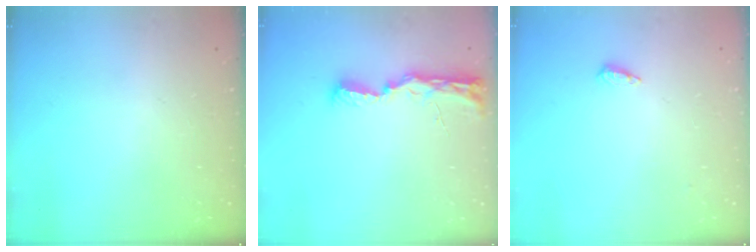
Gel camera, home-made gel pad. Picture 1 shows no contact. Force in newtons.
{"total": 8.8, "press": 8.8, "slide": 1.0}
{"total": 3.9, "press": 3.8, "slide": 0.6}